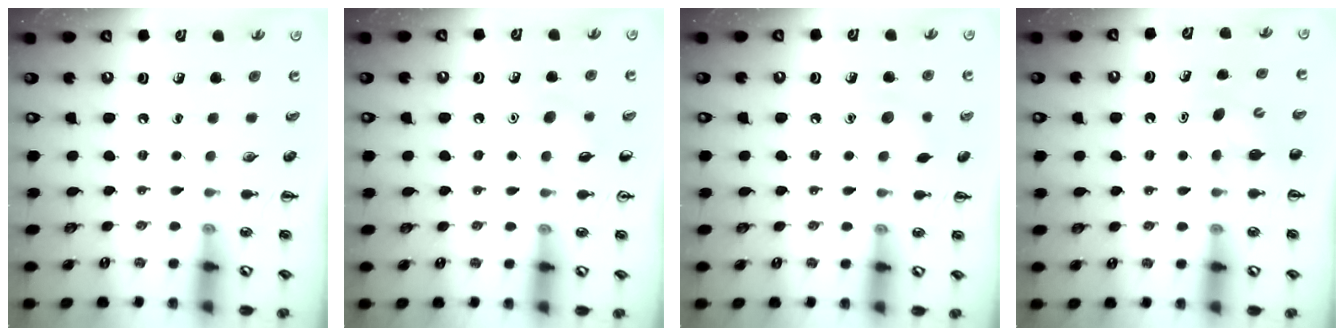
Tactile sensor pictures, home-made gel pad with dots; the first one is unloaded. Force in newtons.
{"total": 5.4, "press": 5.2, "slide": 1.5}
{"total": 7.4, "press": 7.1, "slide": 1.8}
{"total": 4.2, "press": 4.1, "slide": 0.9}